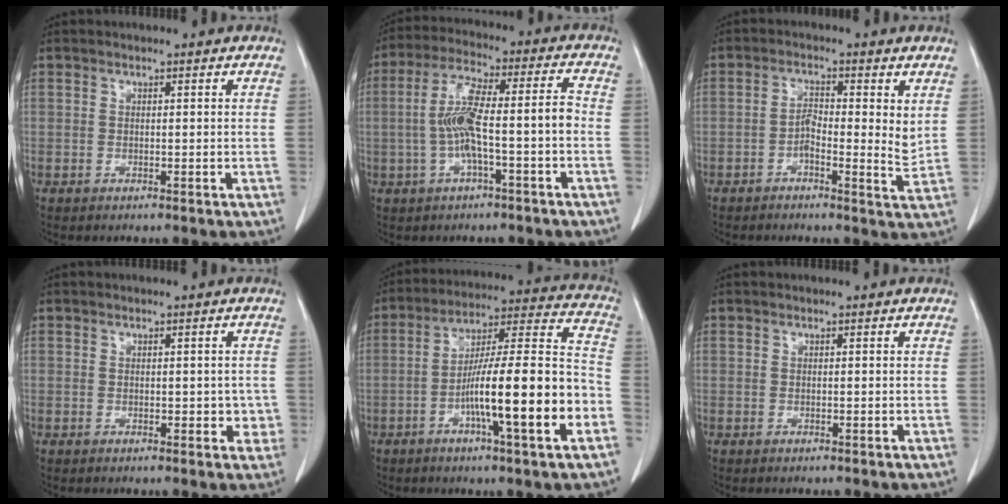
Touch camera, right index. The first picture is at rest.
{"total": 10.4, "force": [-1.9, 1.2, 10.1], "torque": [-0.196, 0.031, -0.034]}
{"total": 5.1, "force": [0.3, 1.5, 4.9], "torque": [-0.079, 0.003, -0.004]}
{"total": 3.0, "force": [-0.2, 1.9, 2.3], "torque": [-0.015, 0.007, 0.001]}
{"total": 18.4, "force": [-5.8, 0.9, 17.4], "torque": [-0.270, 0.010, -0.092]}
{"total": 0.0}